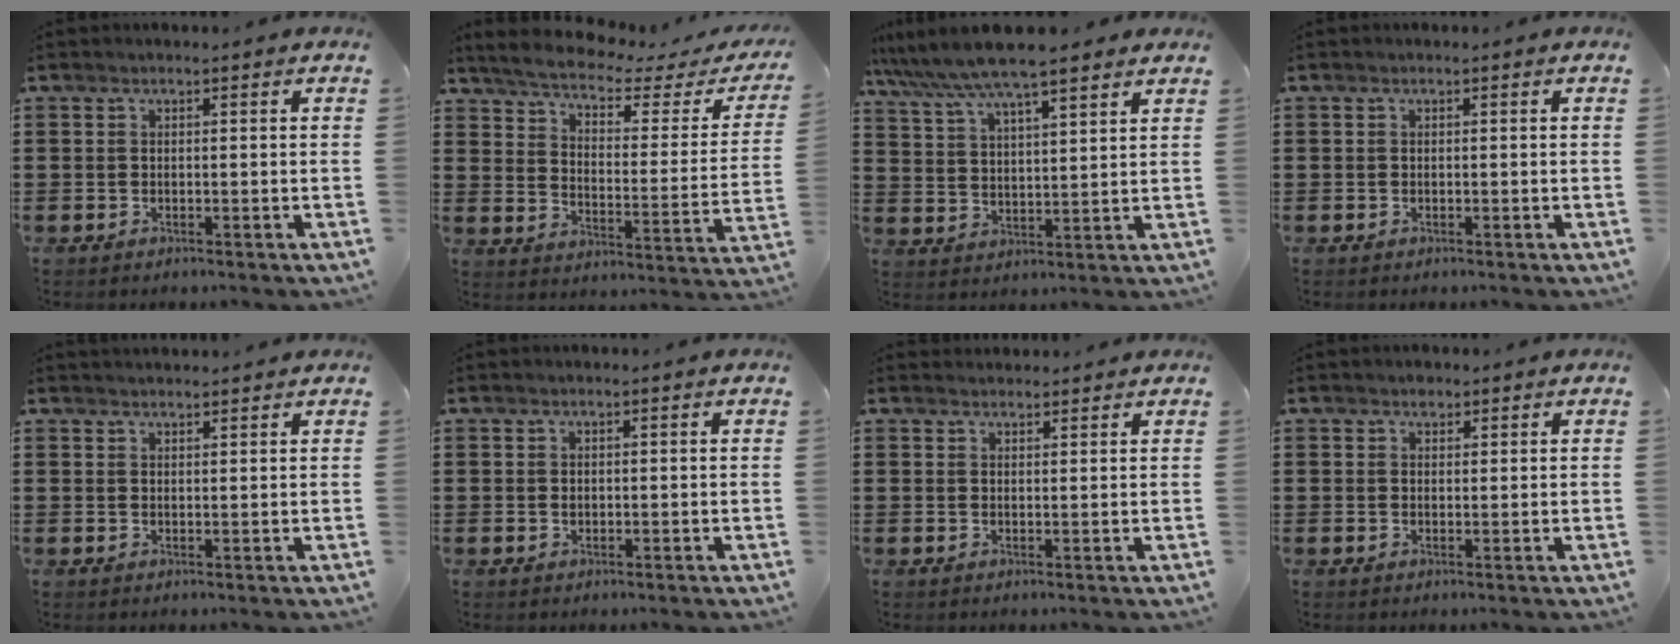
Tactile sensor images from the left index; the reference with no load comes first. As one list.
[{"total": 4.0, "force": [3.3, 0.6, 2.3], "torque": [-0.066, -0.027, 0.047]}, {"total": 7.2, "force": [6.1, 0.8, 3.7], "torque": [-0.095, -0.020, 0.105]}, {"total": 0.0}, {"total": 1.4, "force": [1.3, 0.0, 0.1], "torque": [-0.004, 0.001, 0.027]}, {"total": 0.5, "force": [0.1, 0.5, 0.2], "torque": [-0.006, 0.001, 0.001]}, {"total": 1.5, "force": [1.5, 0.3, 0.0], "torque": [-0.004, 0.003, 0.029]}, {"total": 1.4, "force": [1.1, 0.8, 0.4], "torque": [-0.001, 0.000, 0.019]}]